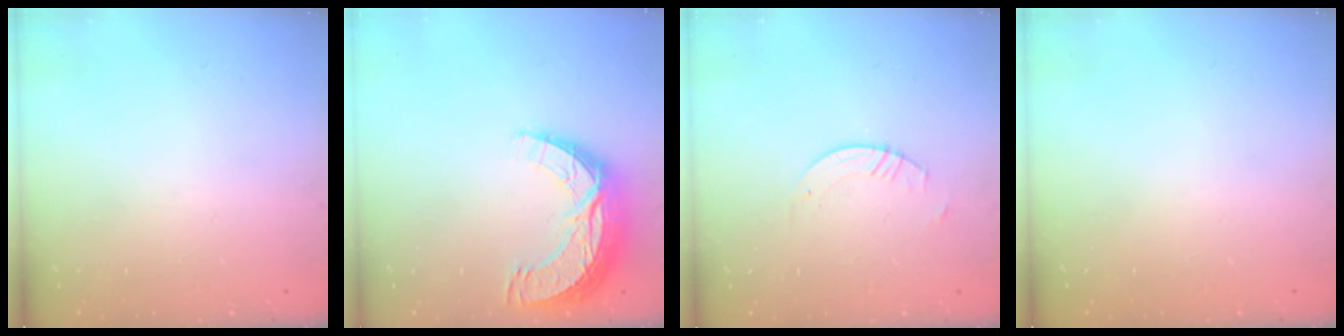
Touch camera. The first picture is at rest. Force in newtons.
{"total": 12.7, "press": 12.6, "slide": 0.9}
{"total": 0.8, "press": 0.8, "slide": 0.2}
{"total": 0.0}